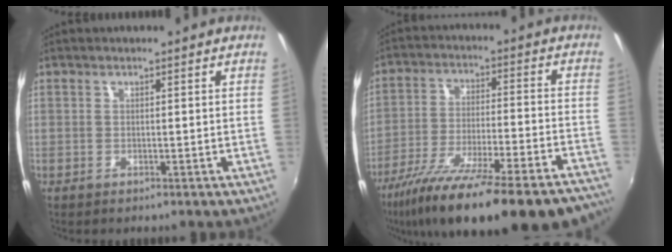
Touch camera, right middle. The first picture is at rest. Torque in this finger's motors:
{"motor_torque": [1.56, -0.58, 0.45, 0.21]}